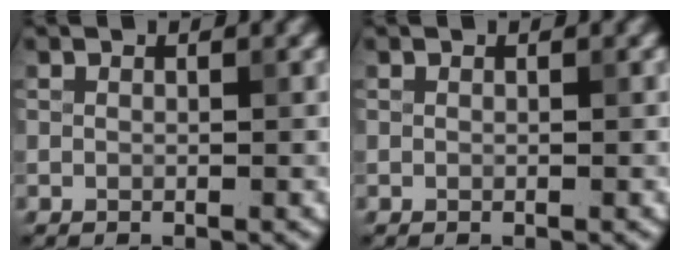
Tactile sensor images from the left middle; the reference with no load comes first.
{"total": 0.0}